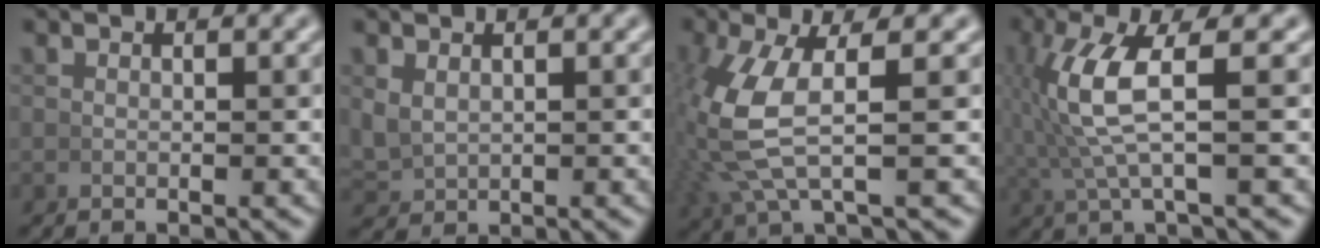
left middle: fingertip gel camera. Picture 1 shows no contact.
{"total": 2.2, "force": [0.8, 1.8, 1.1], "torque": [-0.041, -0.009, 0.029]}
{"total": 5.7, "force": [1.1, 1.9, 5.2], "torque": [-0.129, 0.004, 0.024]}
{"total": 6.4, "force": [0.7, 1.9, 6.0], "torque": [-0.130, 0.009, 0.018]}